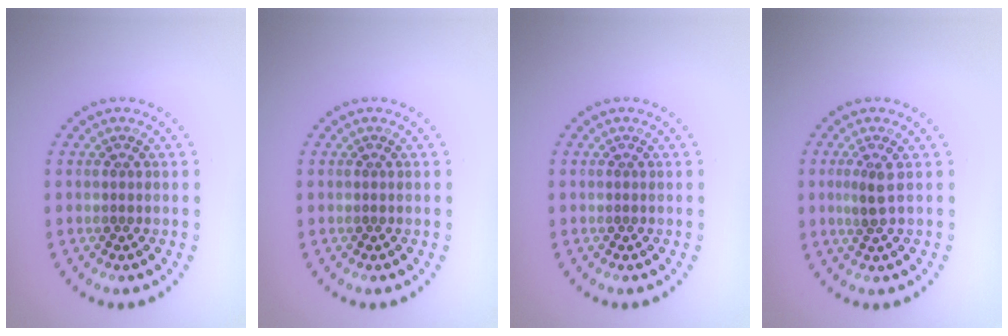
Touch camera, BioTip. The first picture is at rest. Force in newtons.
{"total": 0.0}
{"total": 0.0}
{"total": 1.6, "press": 1.3, "slide": 0.9}